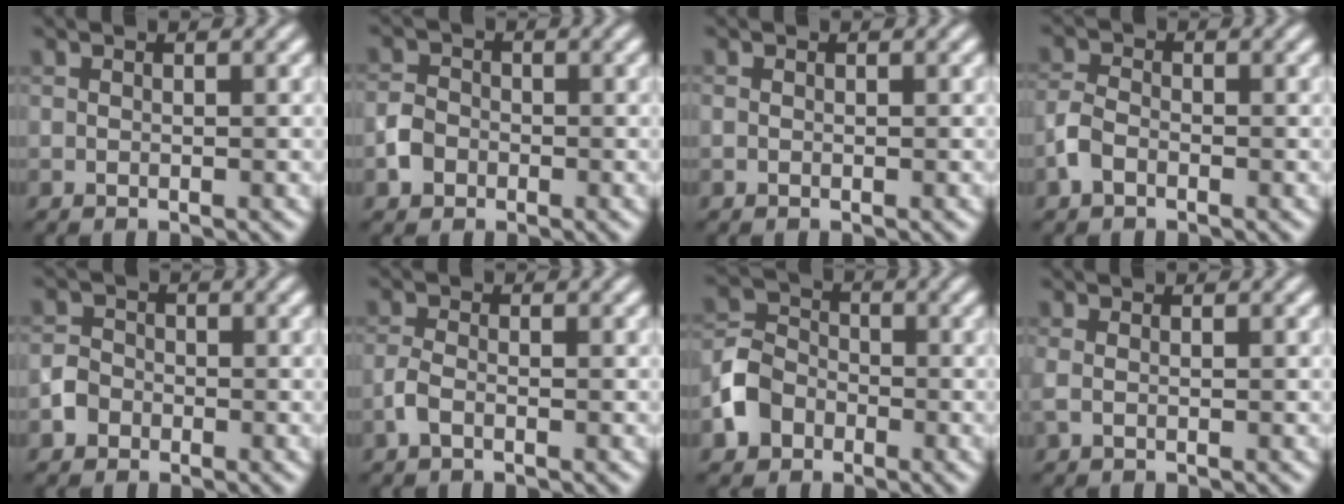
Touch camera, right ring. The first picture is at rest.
{"total": 2.3, "force": [-1.0, 1.9, 0.9], "torque": [-0.012, 0.003, -0.025]}
{"total": 0.0}
{"total": 2.3, "force": [-1.3, 1.4, 1.3], "torque": [-0.028, 0.005, -0.033]}
{"total": 2.1, "force": [-1.0, 1.7, 0.6], "torque": [-0.005, 0.005, -0.025]}
{"total": 1.7, "force": [-0.9, 0.8, 1.3], "torque": [-0.028, 0.002, -0.023]}
{"total": 4.6, "force": [-2.2, 3.6, 1.7], "torque": [-0.038, 0.004, -0.051]}
{"total": 0.8, "force": [0.0, 0.3, 0.7], "torque": [-0.019, -0.001, -0.001]}